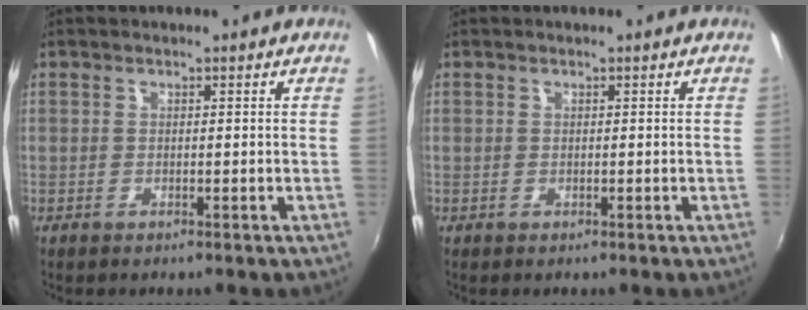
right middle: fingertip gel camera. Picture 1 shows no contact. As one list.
[{"total": 0.0}]